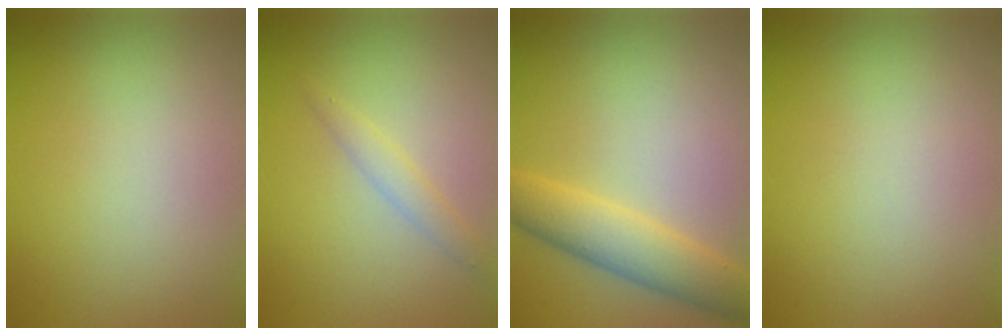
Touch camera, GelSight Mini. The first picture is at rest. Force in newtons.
{"total": 1.5, "press": 1.5, "slide": 0.1}
{"total": 4.9, "press": 4.9, "slide": 0.2}
{"total": 0.0}